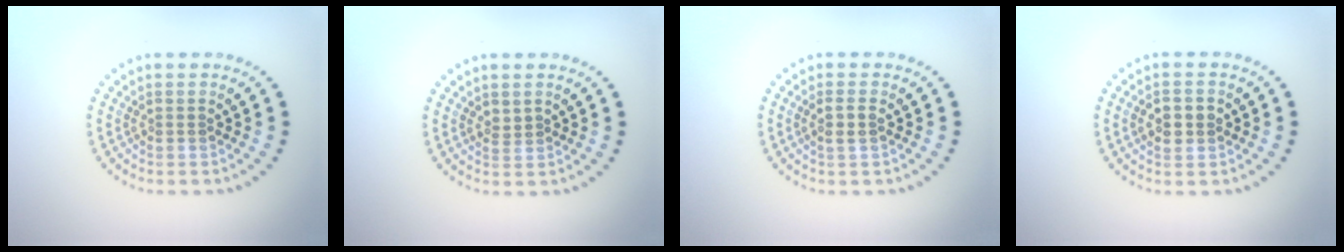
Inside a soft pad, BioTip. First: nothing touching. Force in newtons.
{"total": 0.9, "press": 0.8, "slide": 0.4}
{"total": 1.2, "press": 1.1, "slide": 0.5}
{"total": 2.8, "press": 2.8, "slide": 0.0}